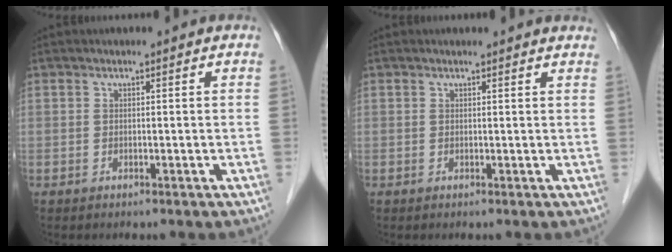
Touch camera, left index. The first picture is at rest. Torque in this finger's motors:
{"motor_torque": [0.25, -0.18, -0.03, -0.01]}